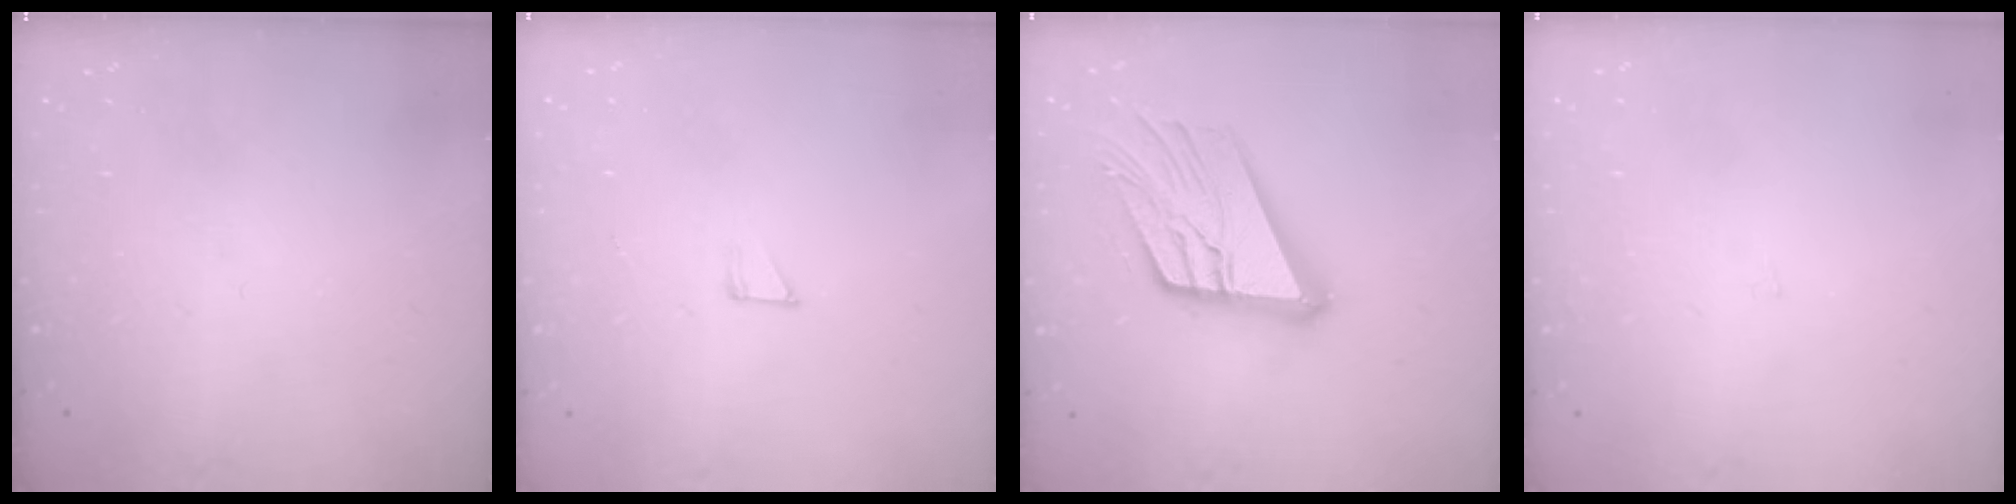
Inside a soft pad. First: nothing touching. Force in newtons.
{"total": 2.3, "press": 2.3, "slide": 0.2}
{"total": 19.8, "press": 19.7, "slide": 2.3}
{"total": 0.9, "press": 0.9, "slide": 0.0}